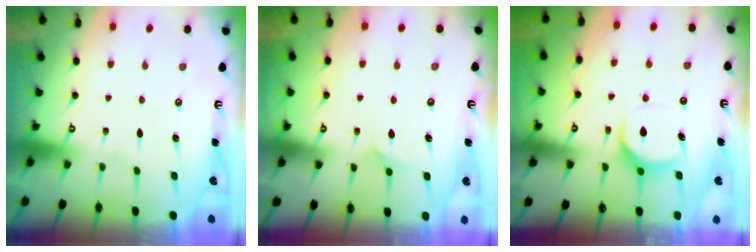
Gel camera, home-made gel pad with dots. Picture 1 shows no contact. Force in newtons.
{"total": 6.0, "press": 5.9, "slide": 0.6}
{"total": 7.4, "press": 7.4, "slide": 0.9}